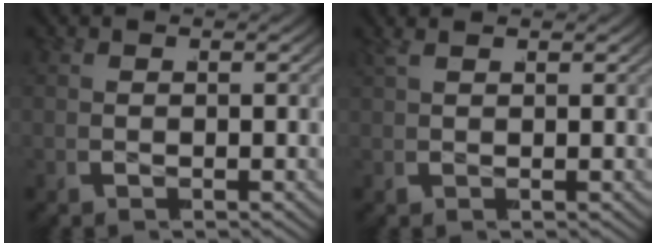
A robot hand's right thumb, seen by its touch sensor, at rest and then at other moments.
{"total": 1.0, "force": [0.8, -0.5, 0.1], "torque": [-0.001, 0.006, 0.015]}